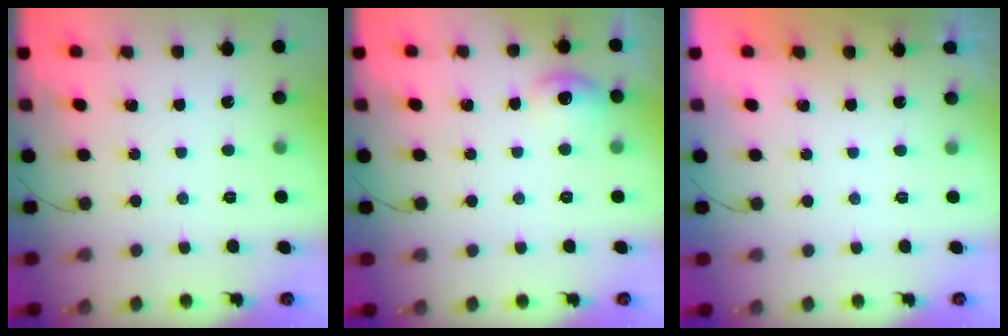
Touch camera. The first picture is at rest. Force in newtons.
{"total": 6.8, "press": 6.6, "slide": 1.7}
{"total": 1.8, "press": 0.1, "slide": 1.8}